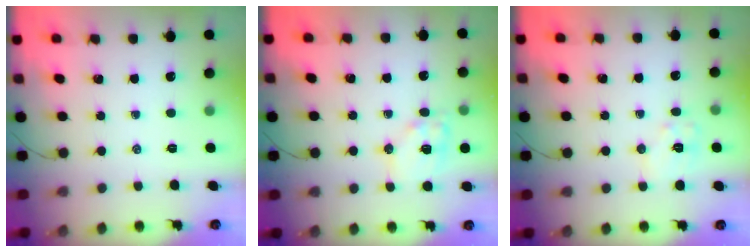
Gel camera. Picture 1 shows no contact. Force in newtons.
{"total": 10.5, "press": 10.4, "slide": 1.4}
{"total": 7.1, "press": 7.1, "slide": 0.6}